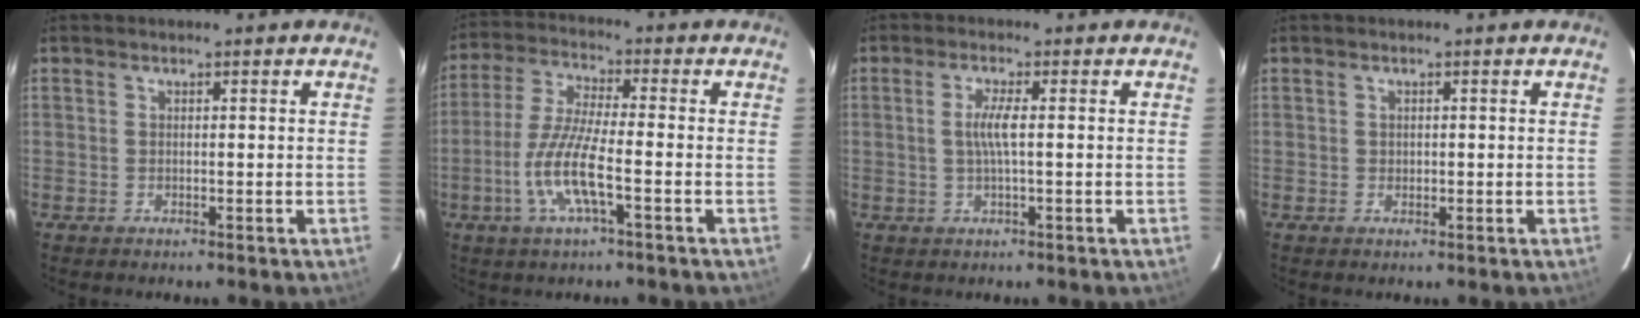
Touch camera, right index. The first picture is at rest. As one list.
[{"total": 10.0, "force": [-3.5, 1.4, 9.3], "torque": [-0.200, -0.007, -0.068]}, {"total": 3.4, "force": [0.0, -0.1, 3.4], "torque": [-0.069, 0.000, 0.001]}, {"total": 0.7, "force": [0.0, 0.7, 0.2], "torque": [-0.001, 0.001, 0.001]}]